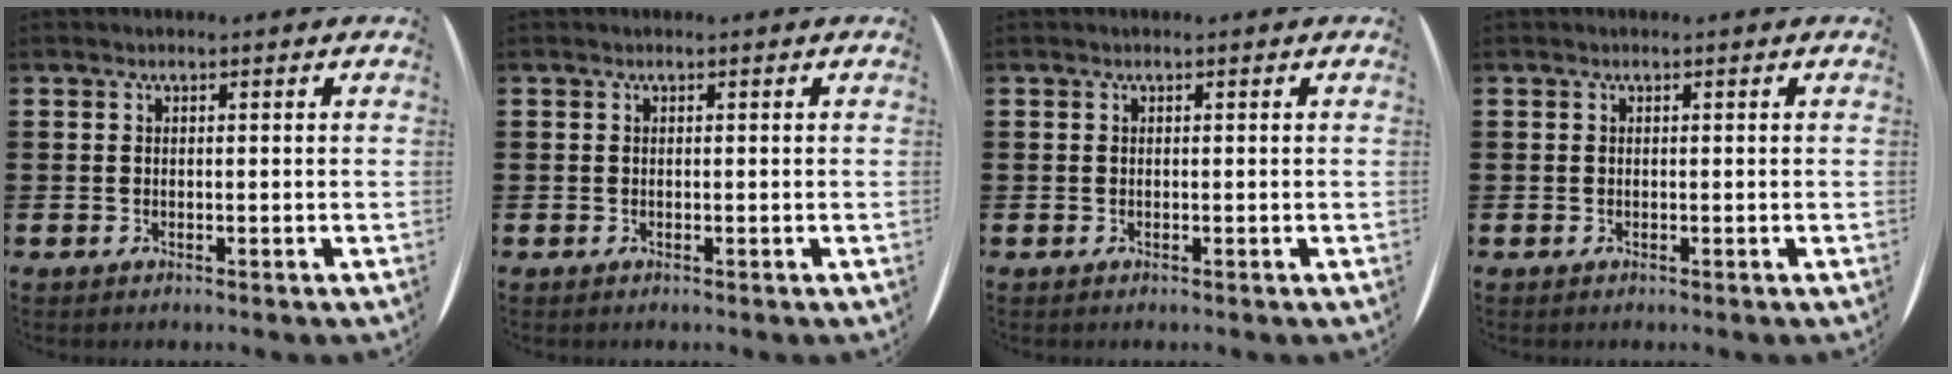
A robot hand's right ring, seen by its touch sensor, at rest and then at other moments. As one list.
[{"total": 0.0}, {"total": 0.0}, {"total": 0.0}]